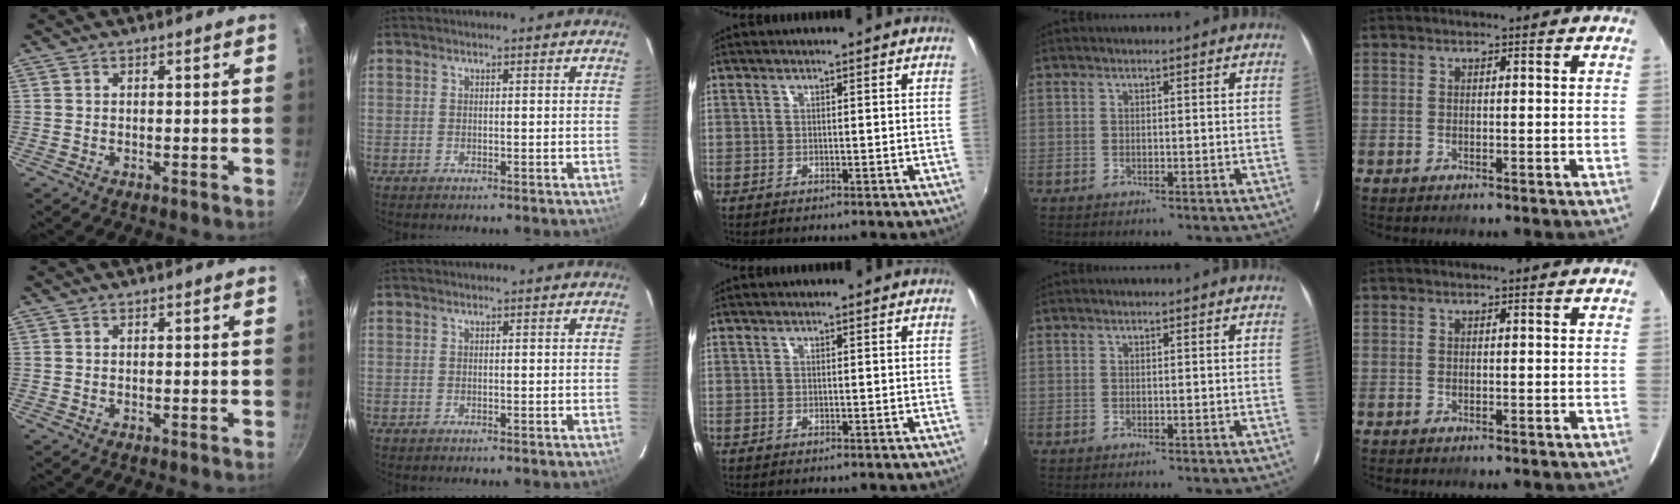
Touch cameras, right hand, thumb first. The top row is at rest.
{}